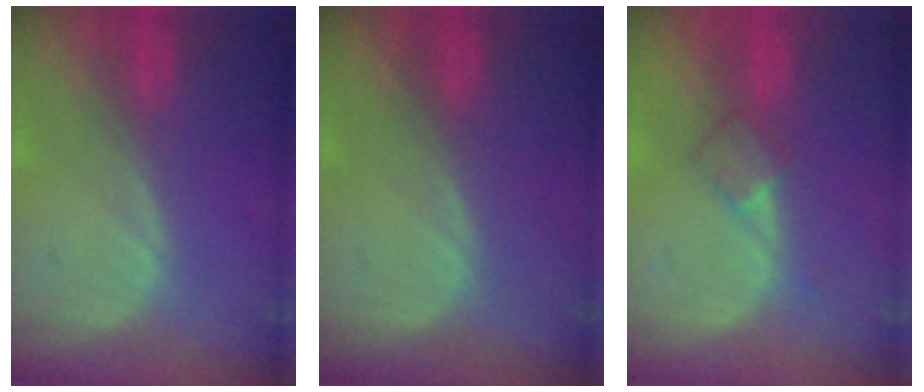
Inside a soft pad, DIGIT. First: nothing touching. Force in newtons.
{"total": 0.0}
{"total": 2.7, "press": 2.4, "slide": 1.1}